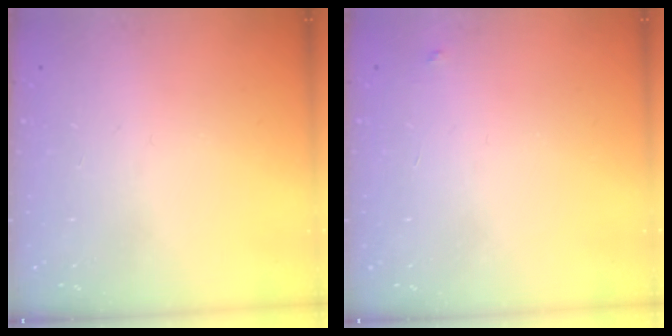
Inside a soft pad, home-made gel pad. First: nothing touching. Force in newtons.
{"total": 4.0, "press": 4.0, "slide": 0.2}